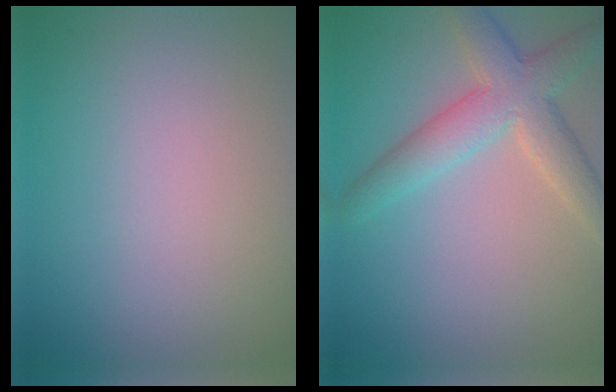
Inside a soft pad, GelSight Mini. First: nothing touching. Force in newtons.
{"total": 4.3, "press": 4.3, "slide": 0.3}